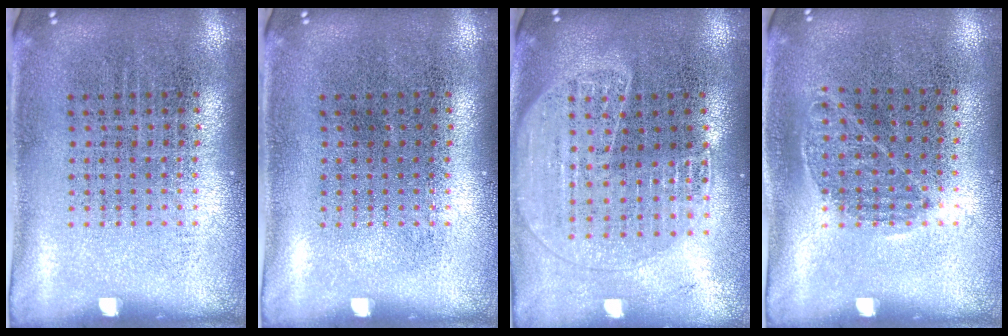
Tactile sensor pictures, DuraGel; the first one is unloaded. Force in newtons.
{"total": 0.0}
{"total": 1.8, "press": 1.7, "slide": 0.7}
{"total": 0.9, "press": 0.7, "slide": 0.6}